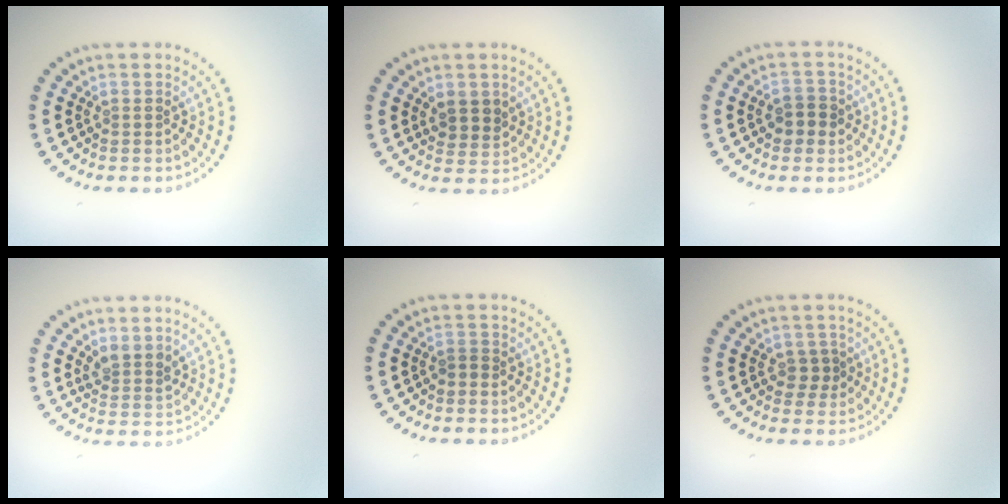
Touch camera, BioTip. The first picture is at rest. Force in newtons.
{"total": 2.2, "press": 2.0, "slide": 1.0}
{"total": 2.1, "press": 2.0, "slide": 0.4}
{"total": 2.0, "press": 1.7, "slide": 1.1}
{"total": 0.7, "press": 0.6, "slide": 0.4}
{"total": 1.5, "press": 1.3, "slide": 0.7}